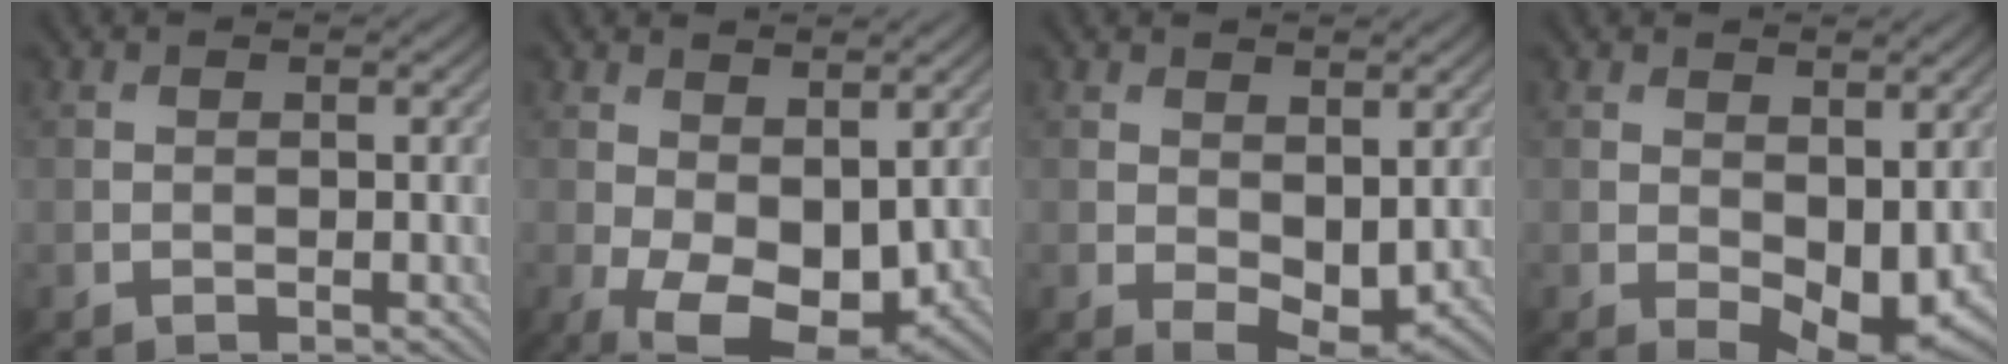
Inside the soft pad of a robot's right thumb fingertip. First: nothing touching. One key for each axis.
{"total": 9.3, "fx": -1.3, "fy": 5.4, "fz": 7.4, "tx": -0.155, "ty": -0.023, "tz": -0.008}
{"total": 4.6, "fx": 0.6, "fy": 2.6, "fz": 3.7, "tx": -0.072, "ty": -0.009, "tz": 0.018}
{"total": 7.2, "fx": 0.0, "fy": 4.2, "fz": 5.9, "tx": -0.102, "ty": -0.018, "tz": 0.011}